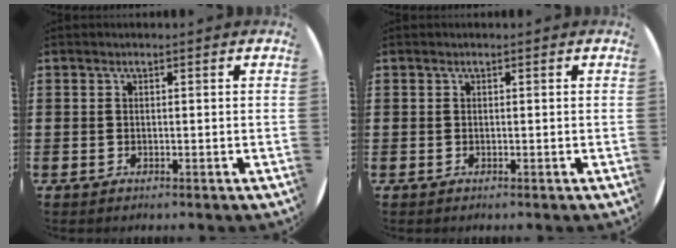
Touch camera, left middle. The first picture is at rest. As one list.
[{"total": 0.0}]